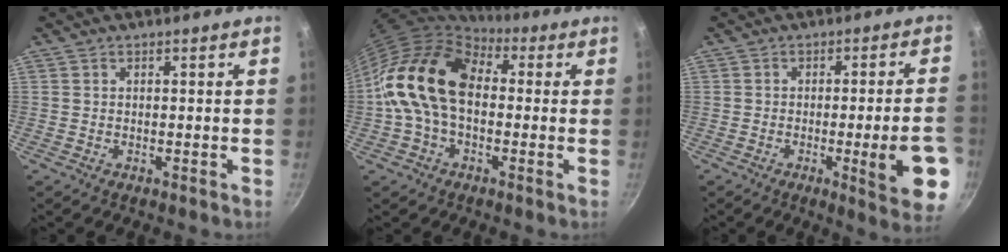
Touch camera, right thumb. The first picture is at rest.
{"total": 16.3, "force": [0.7, 11.2, 11.9], "torque": [-0.189, 0.033, -0.005]}
{"total": 12.2, "force": [-3.9, 2.1, 11.3], "torque": [-0.133, 0.018, -0.047]}